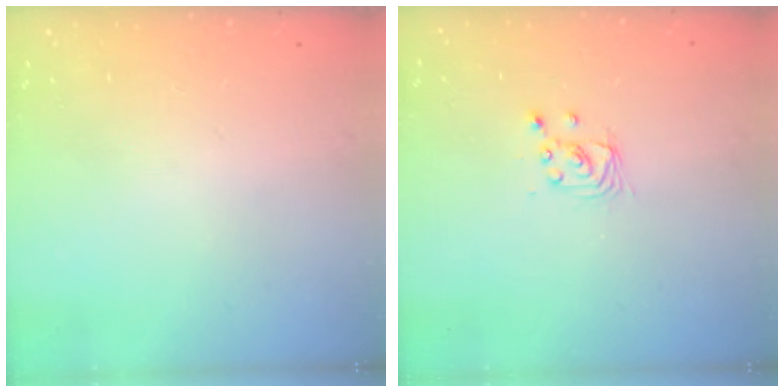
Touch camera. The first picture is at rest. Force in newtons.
{"total": 2.9, "press": 2.9, "slide": 0.2}